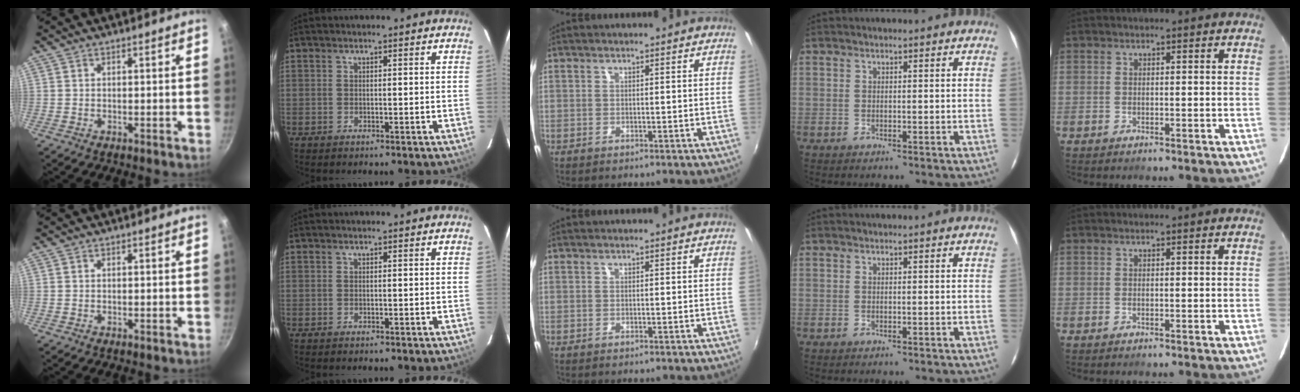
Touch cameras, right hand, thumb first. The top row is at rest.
{}